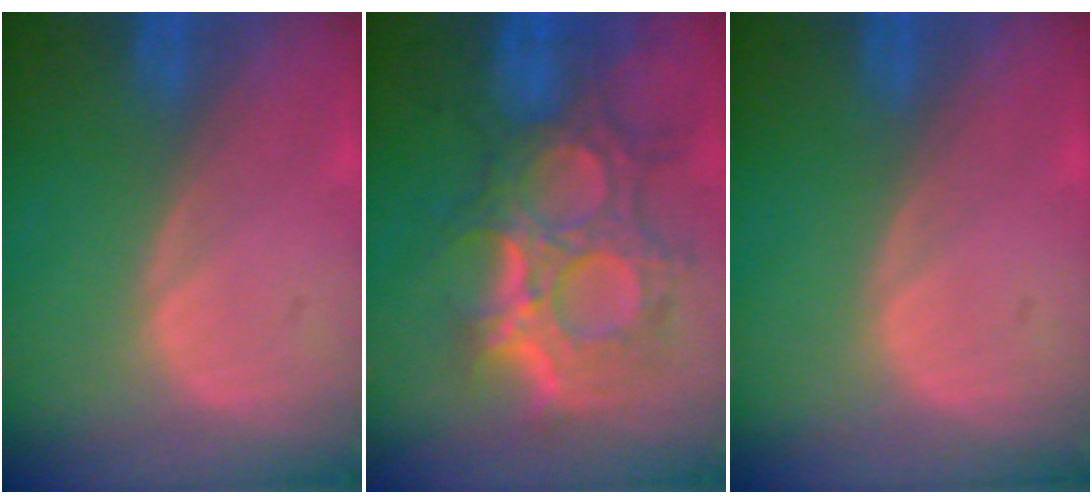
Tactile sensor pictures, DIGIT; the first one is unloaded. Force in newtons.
{"total": 12.1, "press": 10.8, "slide": 5.4}
{"total": 0.0}